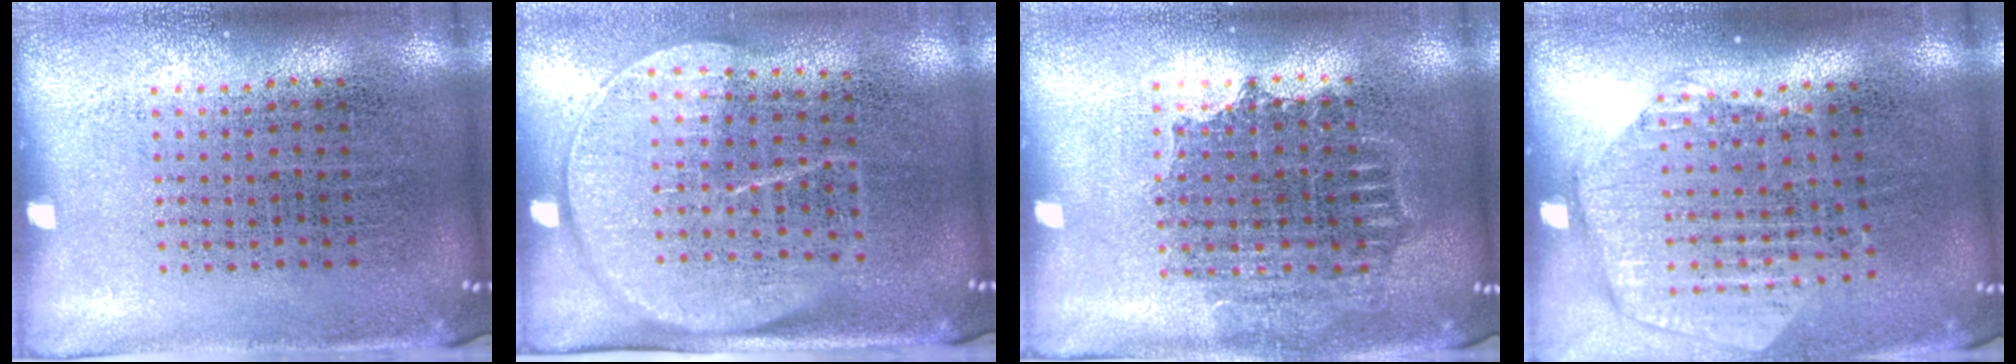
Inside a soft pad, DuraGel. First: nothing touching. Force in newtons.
{"total": 1.8, "press": 1.5, "slide": 1.0}
{"total": 1.4, "press": 1.2, "slide": 0.7}
{"total": 1.9, "press": 1.7, "slide": 0.9}